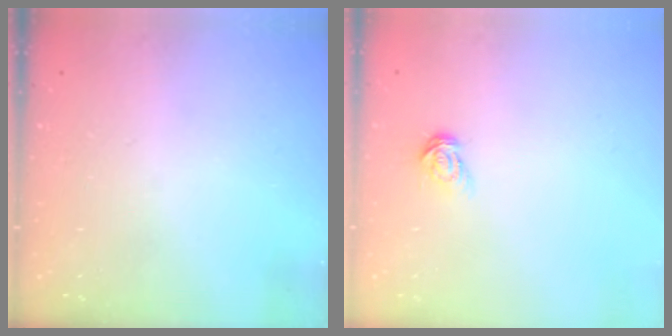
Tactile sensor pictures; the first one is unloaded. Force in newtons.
{"total": 5.5, "press": 5.4, "slide": 0.5}